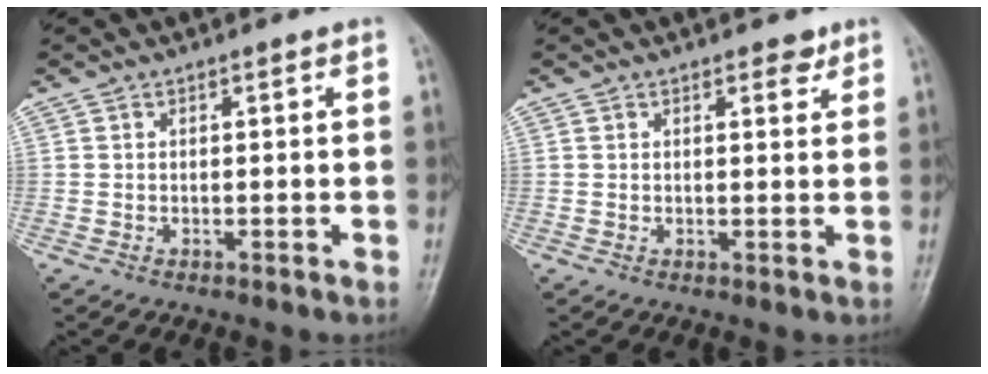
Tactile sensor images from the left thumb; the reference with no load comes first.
{"total": 2.3, "force": [1.5, 1.1, 1.3], "torque": [-0.007, -0.008, 0.019]}